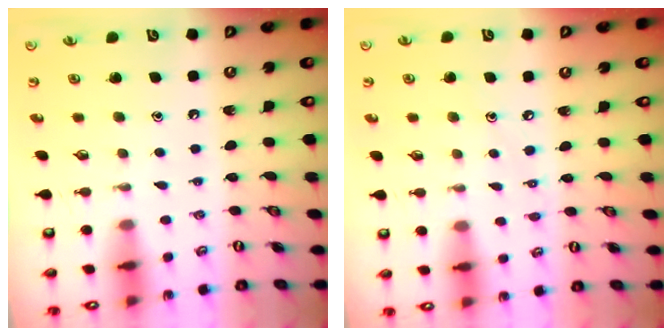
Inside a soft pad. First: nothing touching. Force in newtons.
{"total": 4.6, "press": 4.6, "slide": 0.1}